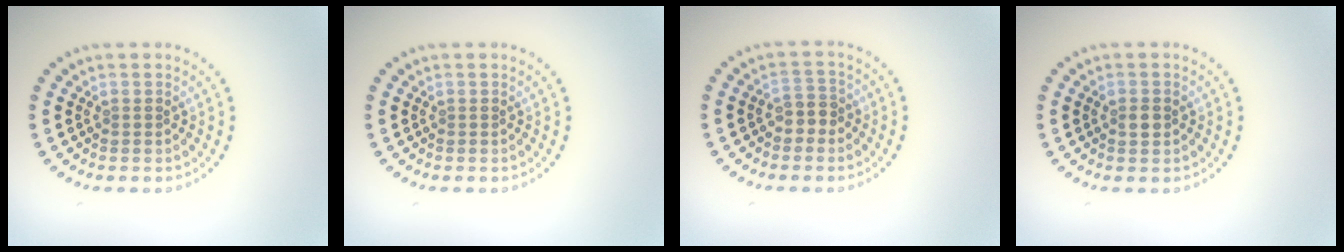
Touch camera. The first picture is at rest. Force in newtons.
{"total": 0.0}
{"total": 1.9, "press": 1.7, "slide": 0.8}
{"total": 1.5, "press": 1.5, "slide": 0.1}